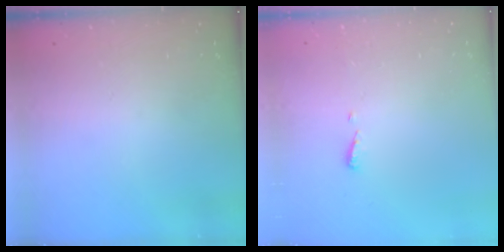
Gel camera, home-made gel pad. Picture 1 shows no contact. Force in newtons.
{"total": 4.3, "press": 4.2, "slide": 0.4}